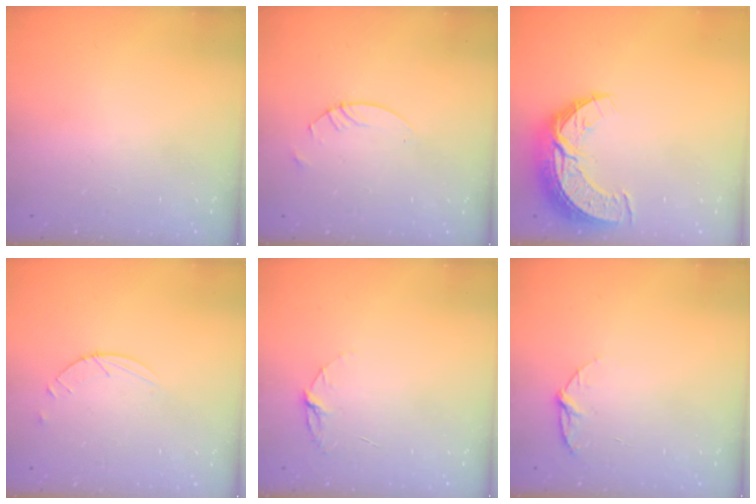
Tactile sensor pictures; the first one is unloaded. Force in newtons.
{"total": 2.4, "press": 2.4, "slide": 0.1}
{"total": 9.7, "press": 9.7, "slide": 0.7}
{"total": 2.5, "press": 2.4, "slide": 0.3}
{"total": 4.1, "press": 4.1, "slide": 0.3}
{"total": 5.2, "press": 5.2, "slide": 0.5}